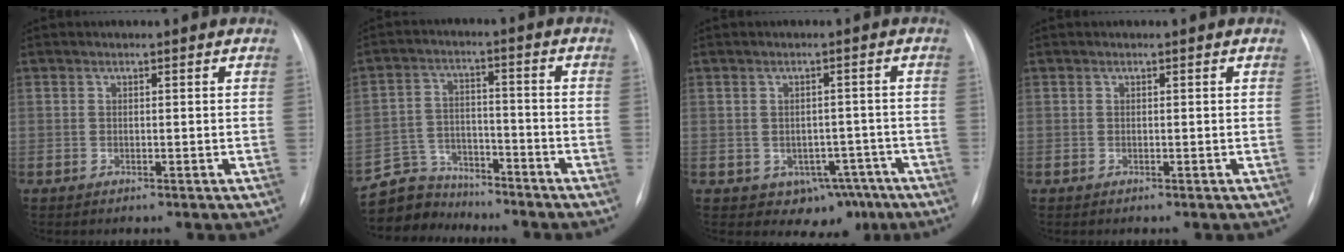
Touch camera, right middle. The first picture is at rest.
{"total": 7.9, "force": [-7.3, 2.9, -0.7], "torque": [0.009, 0.022, -0.134]}
{"total": 6.3, "force": [-3.5, 4.7, 2.4], "torque": [-0.017, 0.018, -0.037]}
{"total": 0.0}